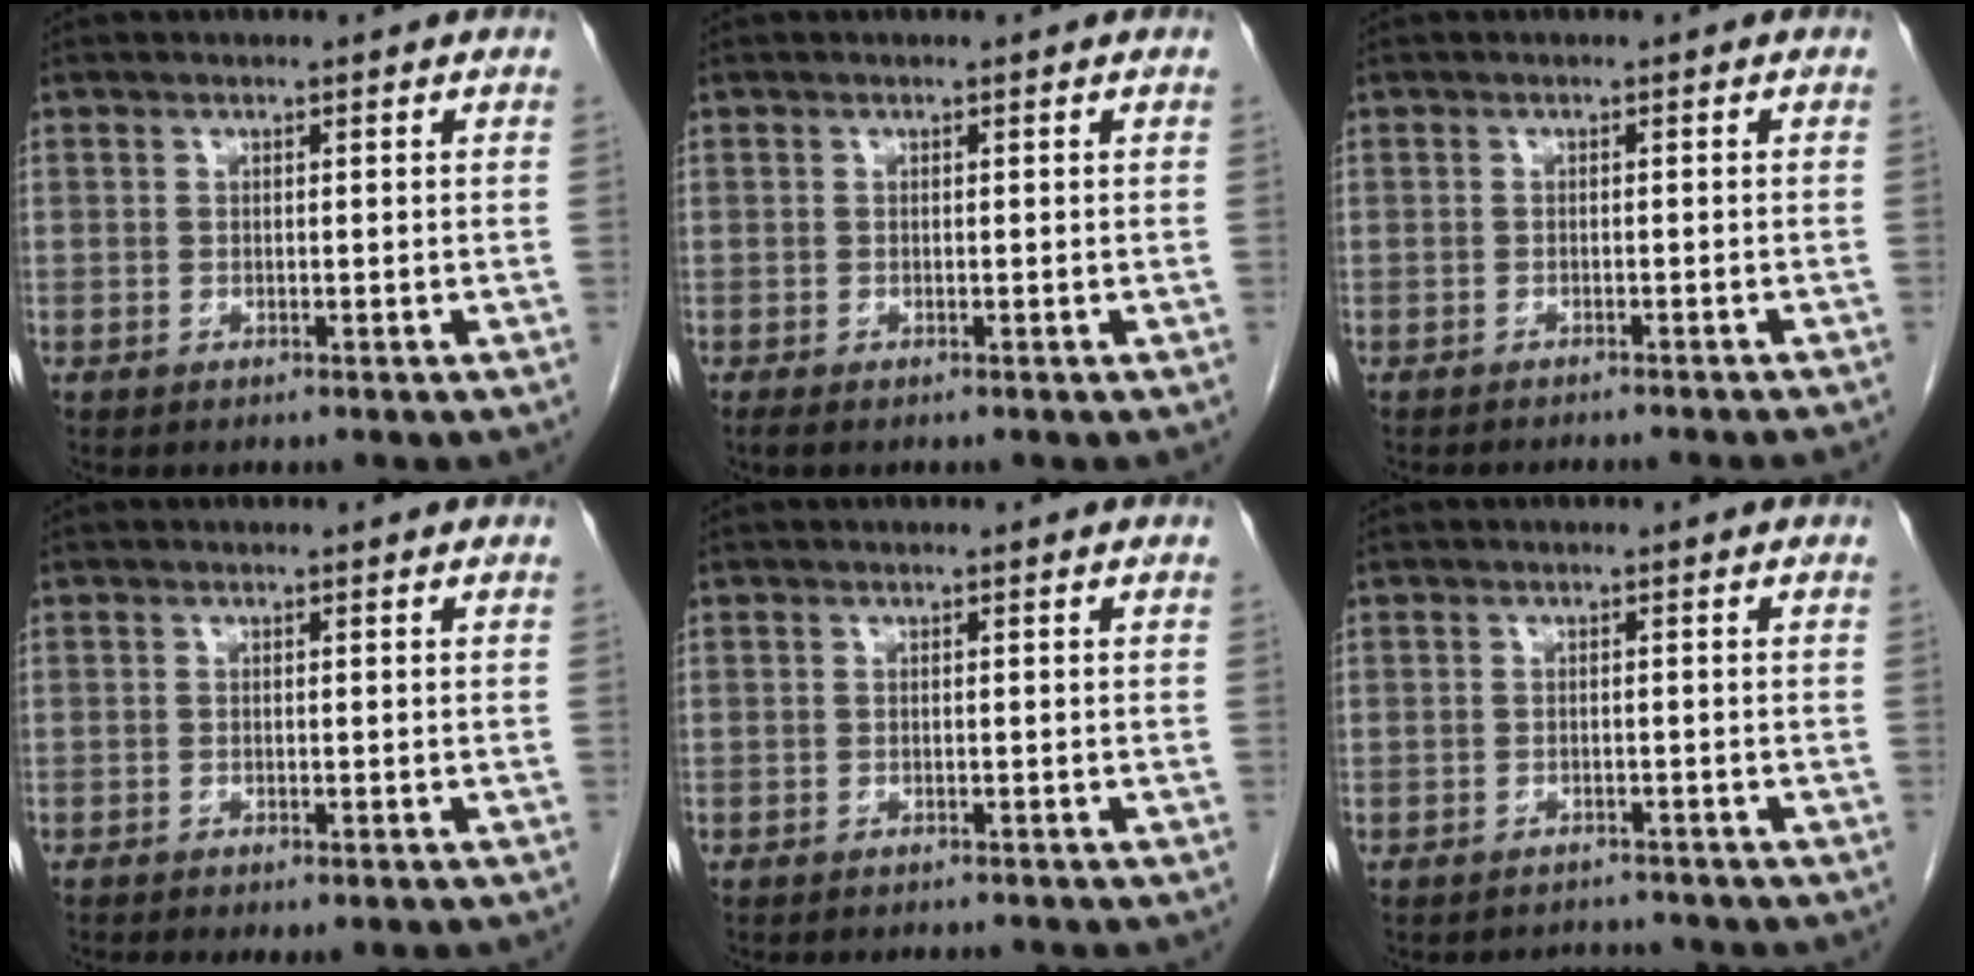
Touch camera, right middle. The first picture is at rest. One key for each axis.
{"total": 0.6, "fx": -0.5, "fy": 0.1, "fz": 0.3, "tx": -0.007, "ty": -0.002, "tz": -0.008}
{"total": 8.0, "fx": -7.4, "fy": 0.0, "fz": 3.1, "tx": -0.022, "ty": -0.015, "tz": -0.086}
{"total": 4.5, "fx": -3.8, "fy": 0.7, "fz": 2.3, "tx": -0.019, "ty": -0.008, "tz": -0.049}
{"total": 4.3, "fx": -4.1, "fy": 0.8, "fz": 1.2, "tx": -0.010, "ty": -0.006, "tz": -0.048}
{"total": 3.3, "fx": -3.1, "fy": 0.8, "fz": -0.6, "tx": 0.011, "ty": -0.001, "tz": -0.046}